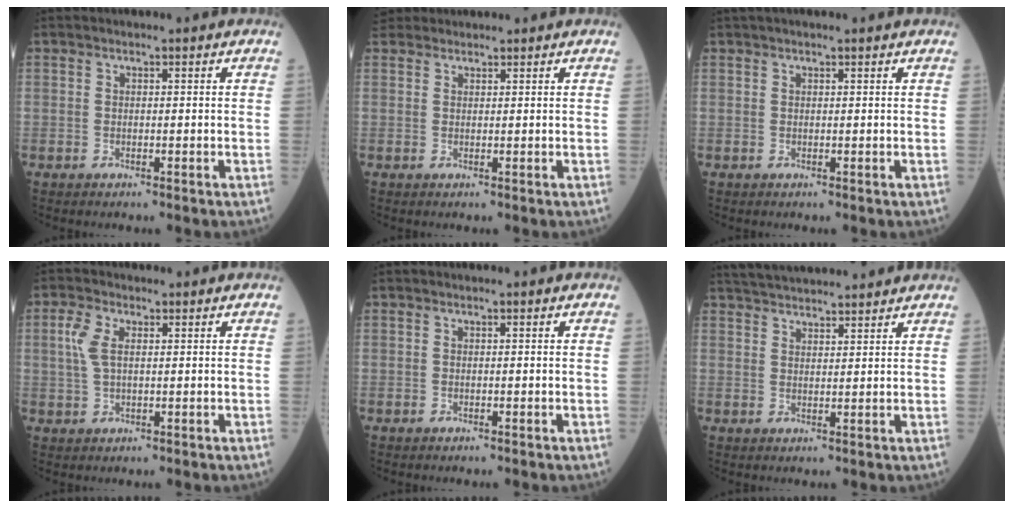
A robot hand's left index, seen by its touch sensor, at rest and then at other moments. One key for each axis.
{"total": 2.7, "fx": 2.5, "fy": 0.9, "fz": 0.1, "tx": -0.006, "ty": 0.027, "tz": 0.046}
{"total": 2.6, "fx": 2.2, "fy": -0.2, "fz": 1.3, "tx": -0.013, "ty": 0.029, "tz": 0.035}
{"total": 3.8, "fx": 0.9, "fy": 1.8, "fz": 3.2, "tx": -0.092, "ty": 0.011, "tz": 0.019}
{"total": 0.0}
{"total": 10.8, "fx": 10.1, "fy": 1.0, "fz": 3.5, "tx": -0.066, "ty": 0.033, "tz": 0.154}